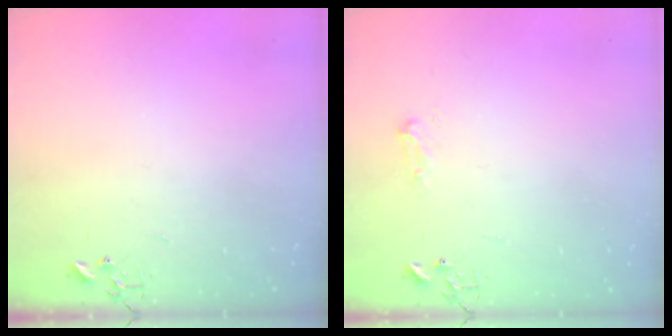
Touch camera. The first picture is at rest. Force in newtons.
{"total": 6.6, "press": 6.6, "slide": 0.5}